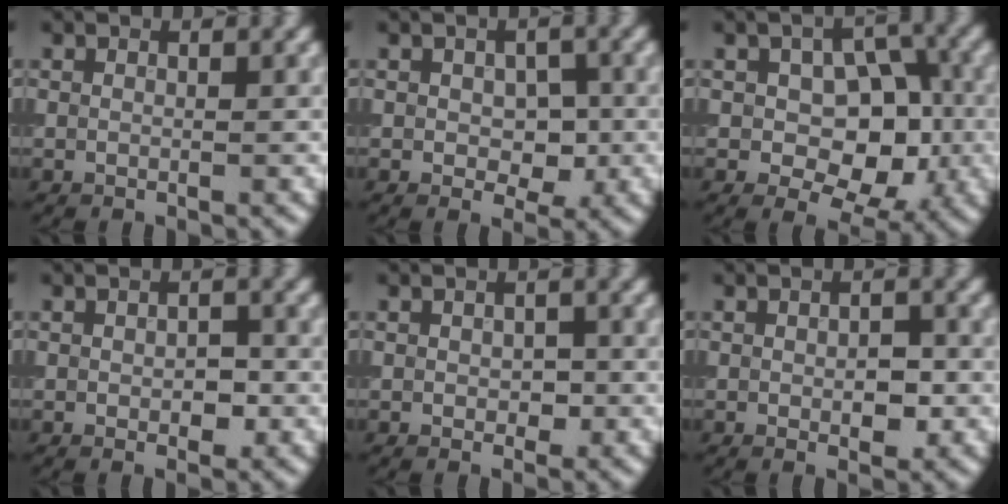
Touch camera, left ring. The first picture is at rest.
{"total": 3.0, "force": [-0.2, 1.8, 2.3], "torque": [-0.034, -0.006, -0.003]}
{"total": 7.3, "force": [-0.4, 4.8, 5.5], "torque": [-0.073, 0.000, -0.010]}
{"total": 1.9, "force": [-0.2, 1.0, 1.6], "torque": [-0.020, -0.003, -0.001]}
{"total": 1.4, "force": [-0.1, 0.9, 1.1], "torque": [-0.015, -0.003, -0.002]}
{"total": 2.3, "force": [-0.3, 1.1, 2.0], "torque": [-0.029, -0.004, -0.003]}